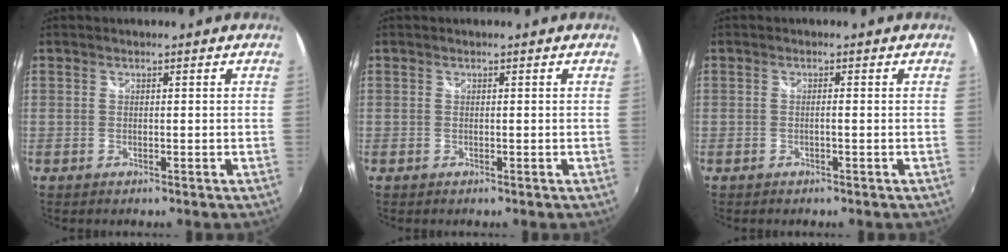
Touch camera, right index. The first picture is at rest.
{"total": 0.0}
{"total": 0.9, "force": [-0.3, -0.2, 0.9], "torque": [-0.014, 0.001, -0.006]}